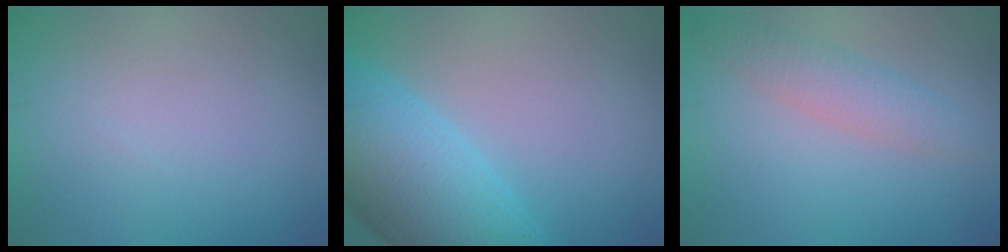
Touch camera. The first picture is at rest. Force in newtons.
{"total": 10.4, "press": 10.4, "slide": 0.3}
{"total": 2.8, "press": 2.8, "slide": 0.1}